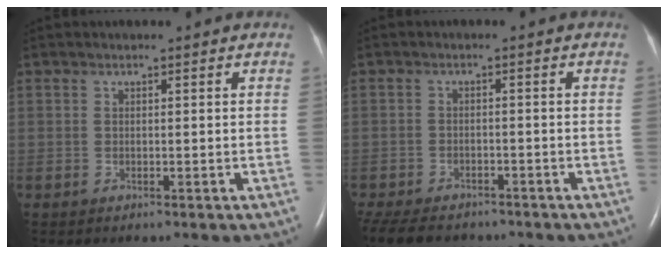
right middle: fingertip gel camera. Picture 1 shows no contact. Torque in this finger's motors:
{"motor_torque": [0.42, -0.40, 0.06, 0.02]}